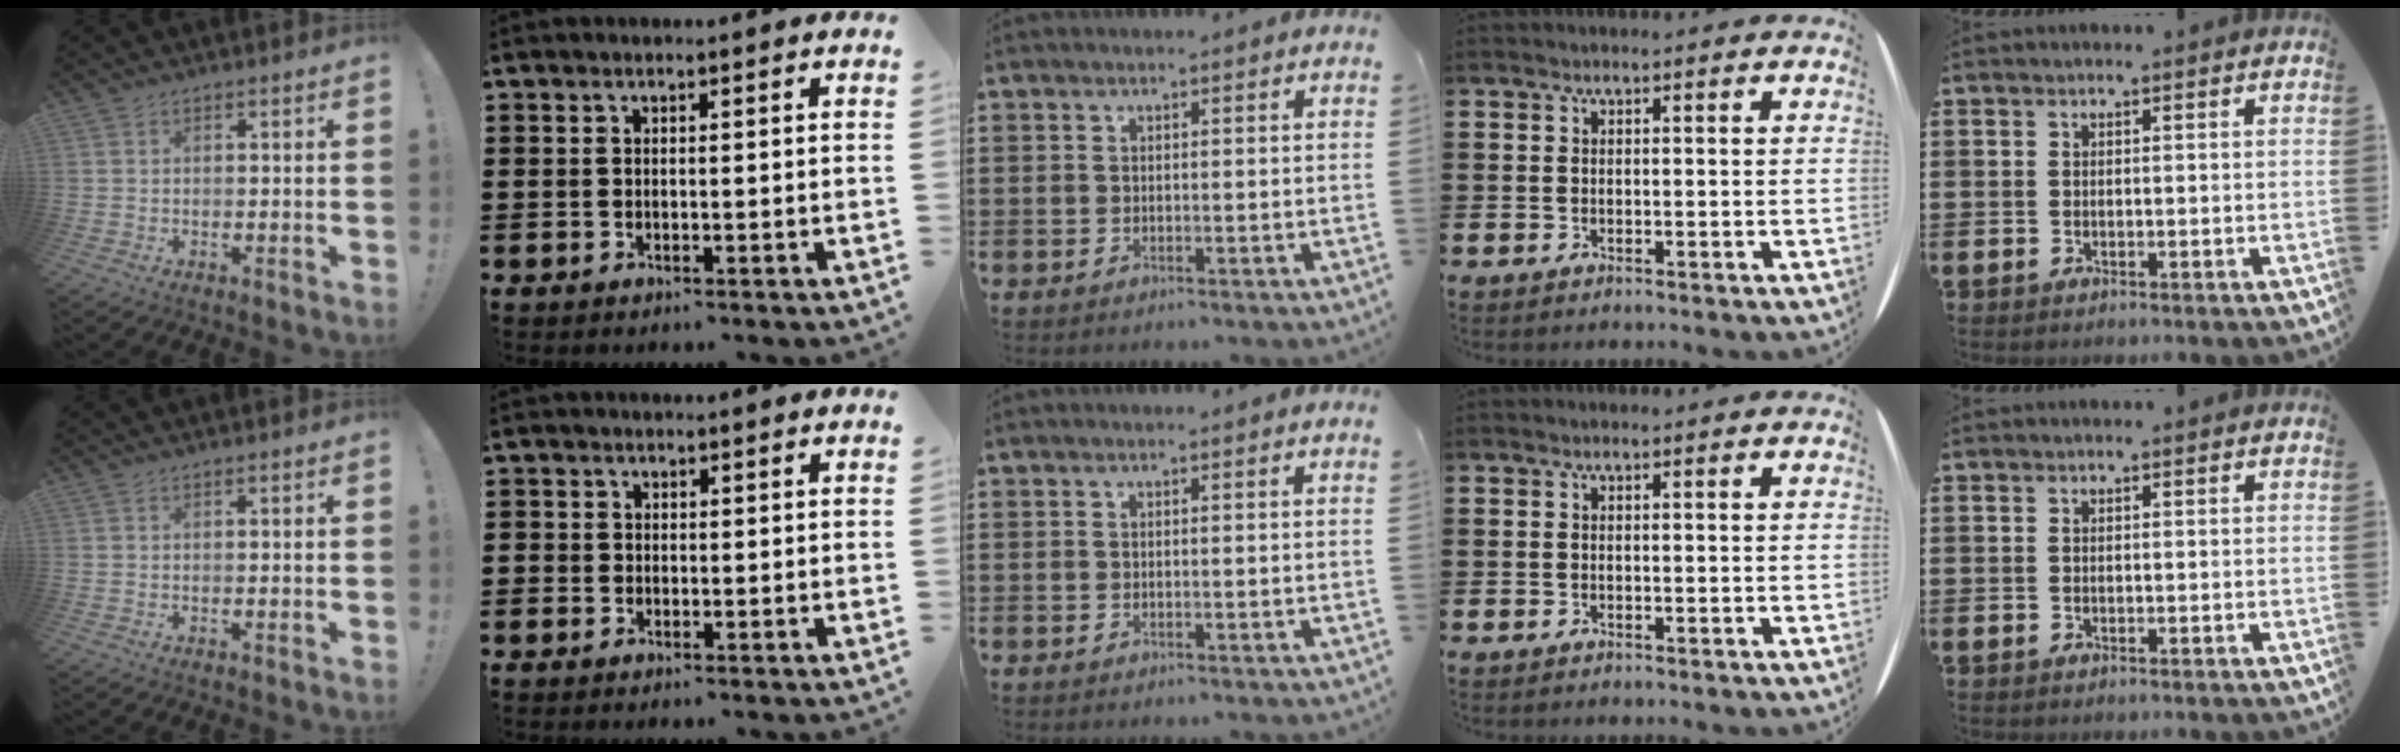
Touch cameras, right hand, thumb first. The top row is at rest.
{"index": {"total": 0.7, "force": [-0.4, 0.6, 0.0], "torque": [-0.002, 0.003, -0.010]}}